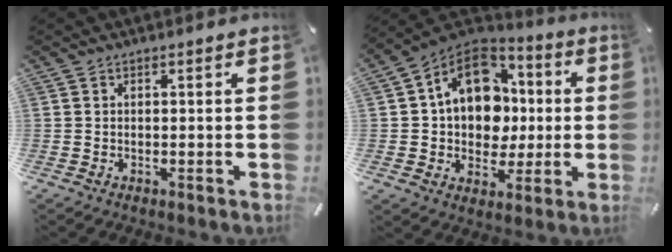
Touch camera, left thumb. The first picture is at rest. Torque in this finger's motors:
{"motor_torque": [0.74, 1.17, 0.64, 0.02, 0.17]}